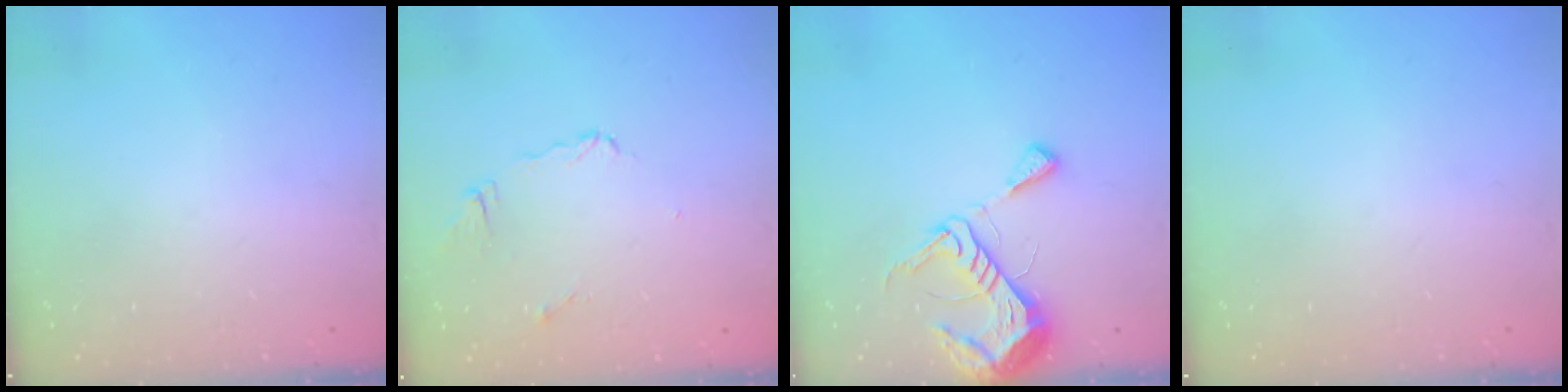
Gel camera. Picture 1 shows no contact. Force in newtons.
{"total": 4.1, "press": 4.1, "slide": 0.5}
{"total": 10.7, "press": 10.6, "slide": 1.3}
{"total": 0.0}